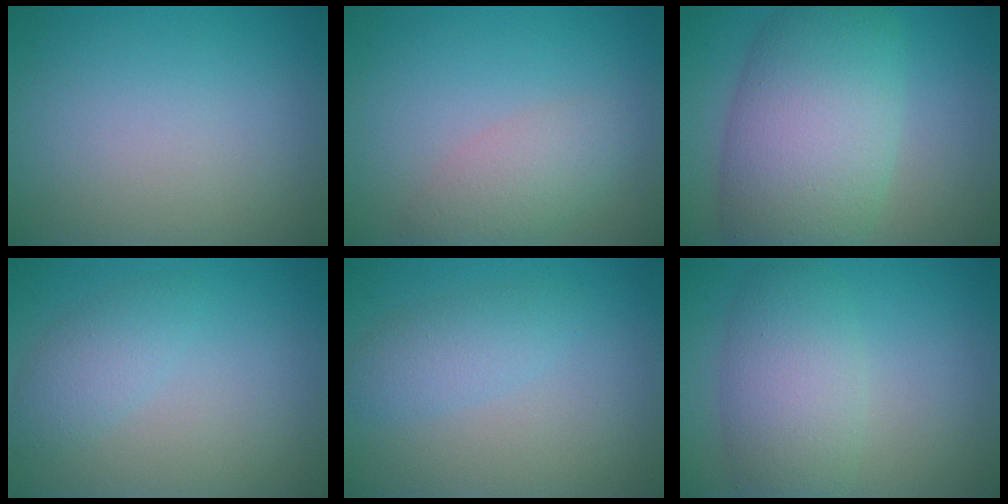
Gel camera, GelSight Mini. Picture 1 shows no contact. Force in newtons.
{"total": 3.1, "press": 3.1, "slide": 0.2}
{"total": 10.7, "press": 10.7, "slide": 0.2}
{"total": 2.3, "press": 2.3, "slide": 0.1}
{"total": 2.4, "press": 2.4, "slide": 0.1}
{"total": 5.4, "press": 5.4, "slide": 0.2}